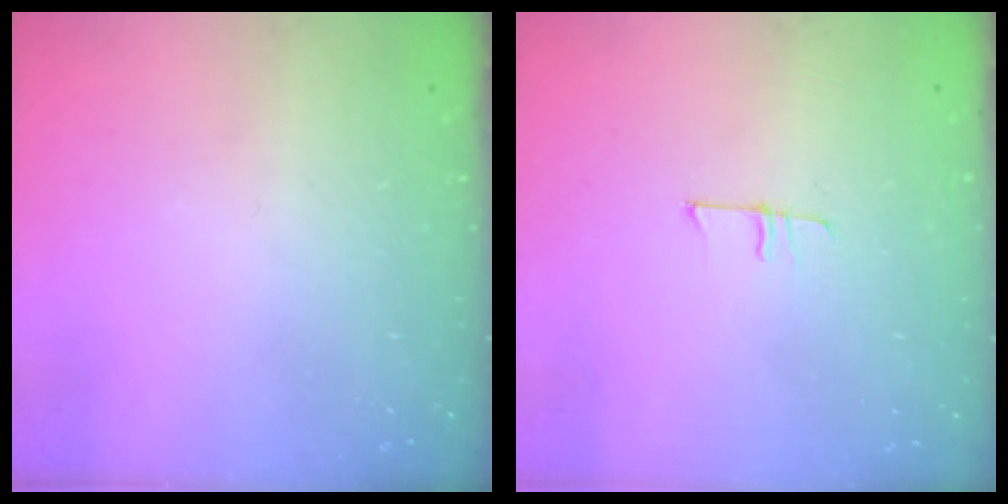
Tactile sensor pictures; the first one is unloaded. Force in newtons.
{"total": 5.3, "press": 5.3, "slide": 0.4}